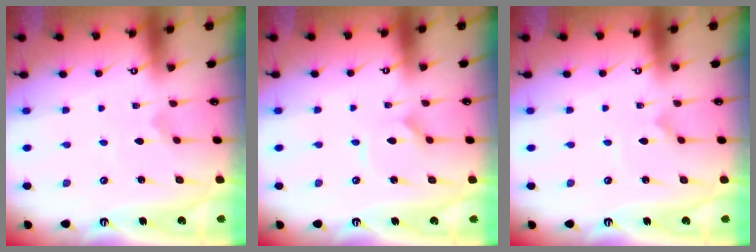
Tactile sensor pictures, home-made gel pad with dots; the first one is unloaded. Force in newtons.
{"total": 1.4, "press": 1.4, "slide": 0.1}
{"total": 0.0}